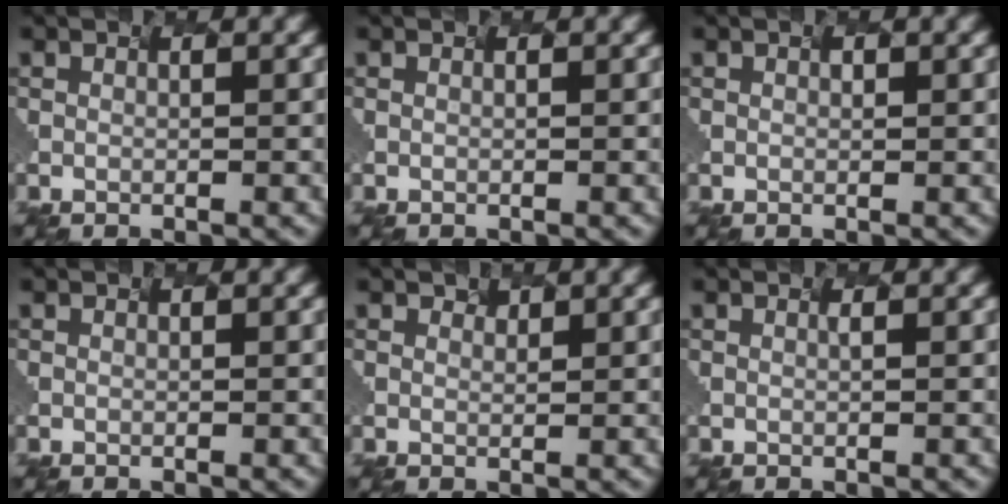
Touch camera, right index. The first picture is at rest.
{"total": 0.0}
{"total": 0.6, "force": [-0.3, -0.4, -0.4], "torque": [0.001, -0.004, 0.008]}
{"total": 0.0}
{"total": 1.0, "force": [0.0, -0.8, -0.7], "torque": [-0.002, -0.007, 0.028]}
{"total": 0.6, "force": [-0.4, -0.4, -0.2], "torque": [-0.006, -0.001, 0.006]}